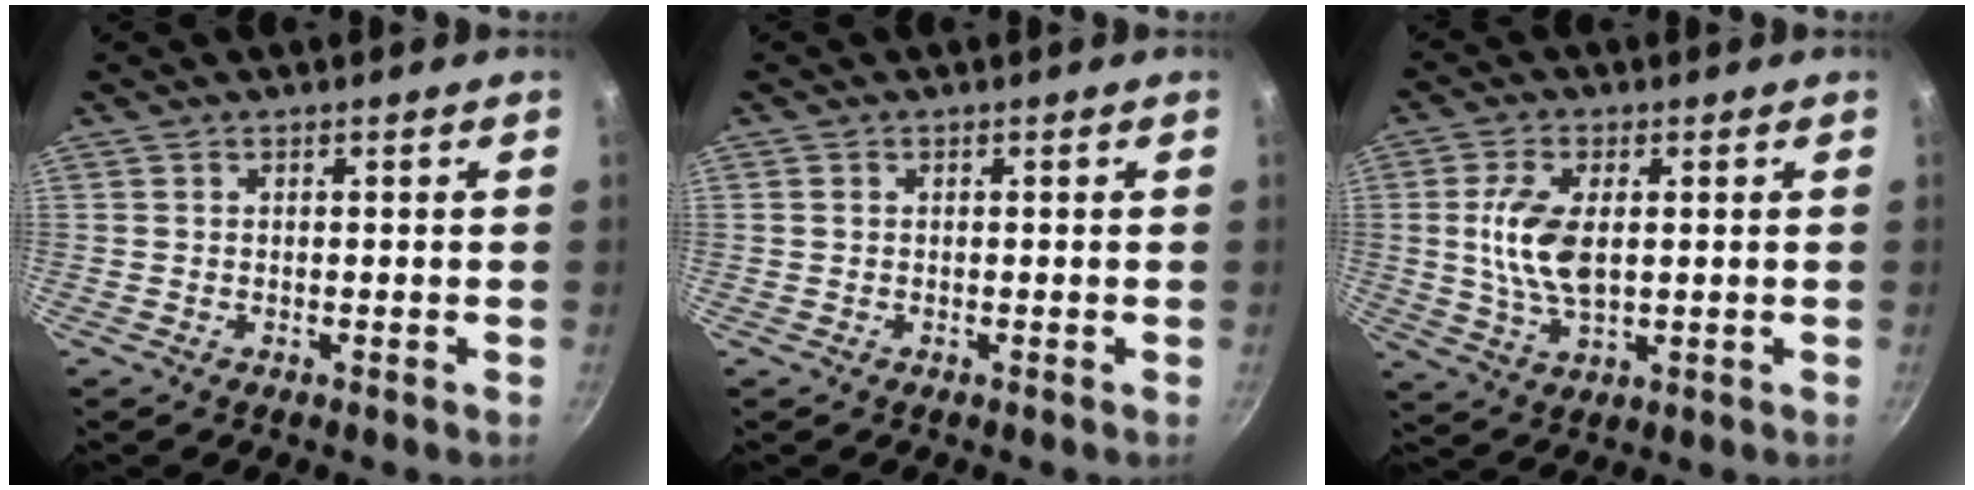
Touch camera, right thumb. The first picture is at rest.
{"total": 0.8, "force": [0.1, 0.7, 0.4], "torque": [-0.007, 0.003, 0.000]}
{"total": 6.5, "force": [0.9, 2.9, 5.8], "torque": [-0.119, -0.002, 0.017]}